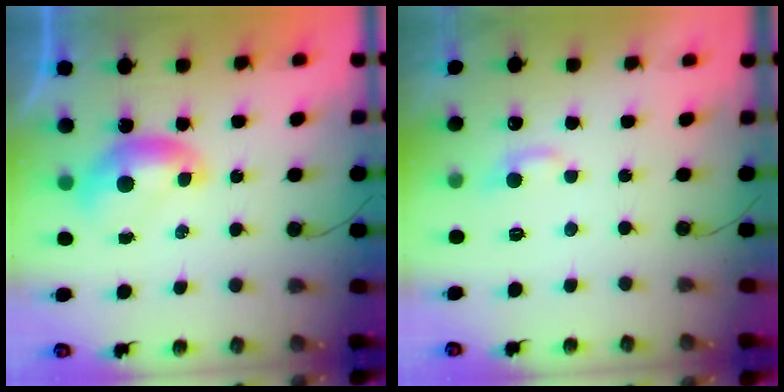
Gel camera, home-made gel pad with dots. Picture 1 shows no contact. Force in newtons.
{"total": 1.8, "press": 1.7, "slide": 0.6}